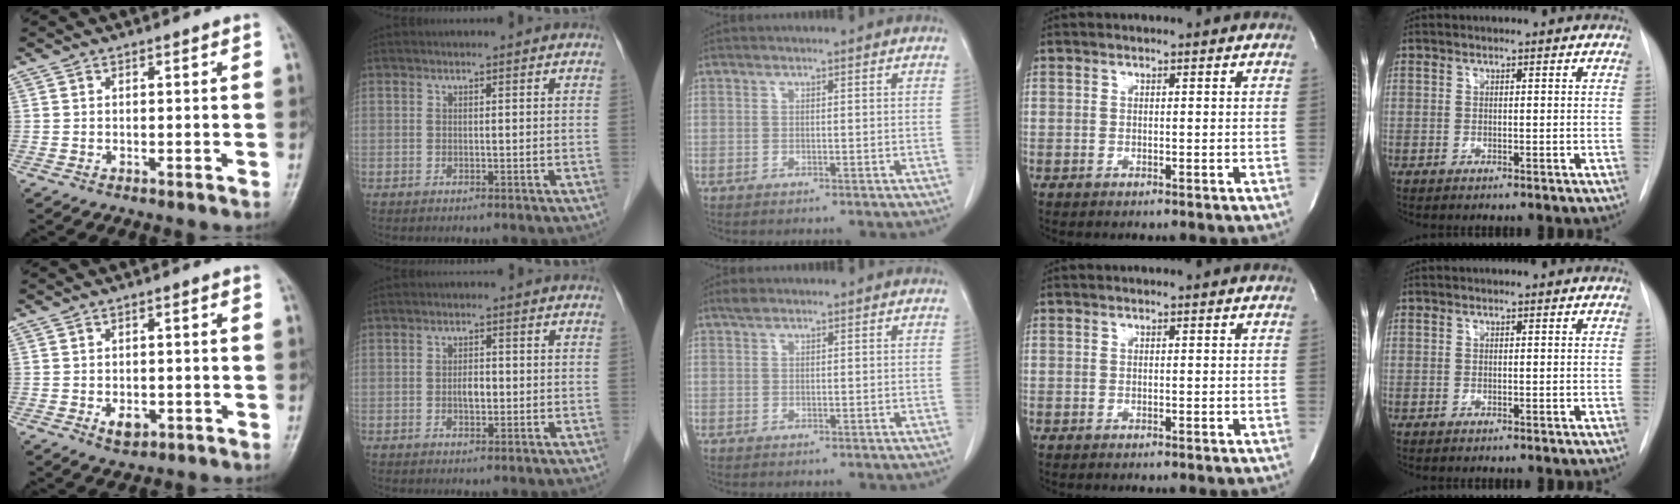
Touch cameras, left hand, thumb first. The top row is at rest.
{"thumb": {"total": 3.7, "force": [-1.4, 2.3, 2.5], "torque": [-0.031, 0.006, -0.018]}, "index": {"total": 1.9, "force": [-0.3, 1.0, 1.5], "torque": [-0.026, 0.002, -0.003]}, "middle": {"total": 1.1, "force": [0.9, 0.4, 0.5], "torque": [-0.012, 0.010, 0.017]}}